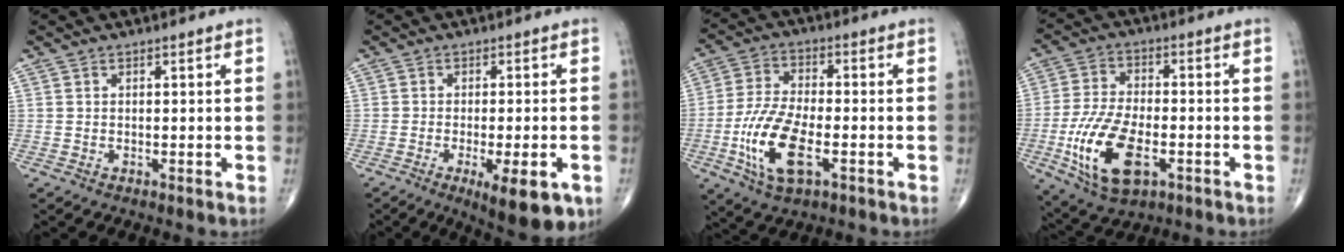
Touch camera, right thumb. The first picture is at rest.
{"total": 10.9, "force": [-4.4, 3.3, 9.4], "torque": [-0.123, -0.007, -0.056]}
{"total": 13.2, "force": [-4.2, 5.8, 11.1], "torque": [-0.228, 0.011, -0.077]}
{"total": 15.2, "force": [-4.8, 7.6, 12.2], "torque": [-0.238, 0.007, -0.081]}